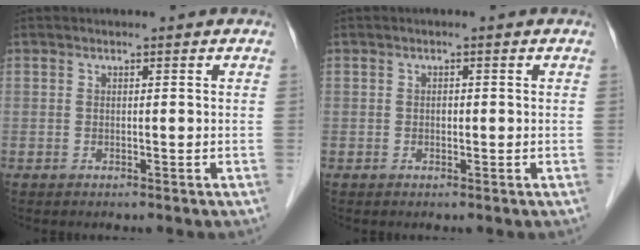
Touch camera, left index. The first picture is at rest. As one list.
[{"total": 0.6, "force": [0.0, 0.4, 0.4], "torque": [-0.008, 0.002, -0.002]}]